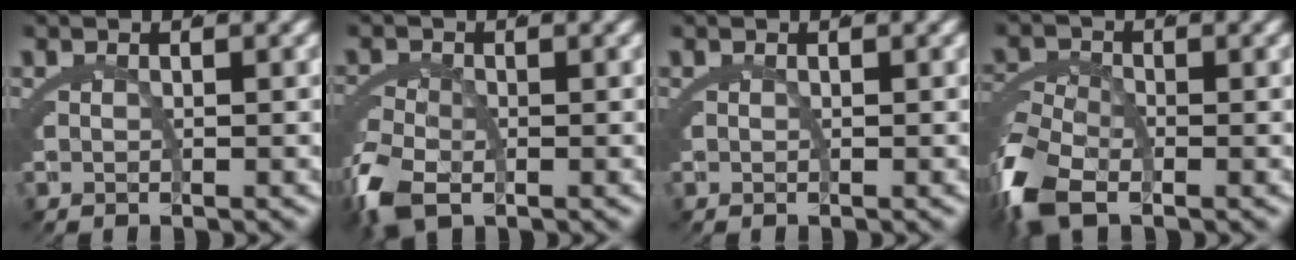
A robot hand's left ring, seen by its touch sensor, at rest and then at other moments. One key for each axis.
{"total": 3.8, "fx": -1.6, "fy": 2.1, "fz": 2.7, "tx": -0.073, "ty": -0.016, "tz": -0.016}
{"total": 0.0}
{"total": 4.3, "fx": -2.1, "fy": 2.3, "fz": 3.0, "tx": -0.078, "ty": -0.015, "tz": -0.028}